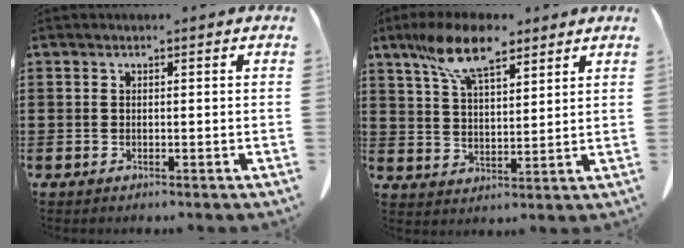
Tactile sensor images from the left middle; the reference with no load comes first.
{"total": 10.8, "force": [7.6, 3.7, 6.7], "torque": [-0.150, -0.007, 0.142]}